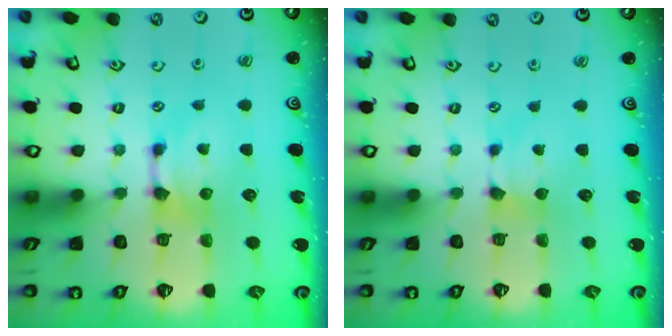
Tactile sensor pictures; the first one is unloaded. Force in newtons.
{"total": 1.8, "press": 1.7, "slide": 0.5}